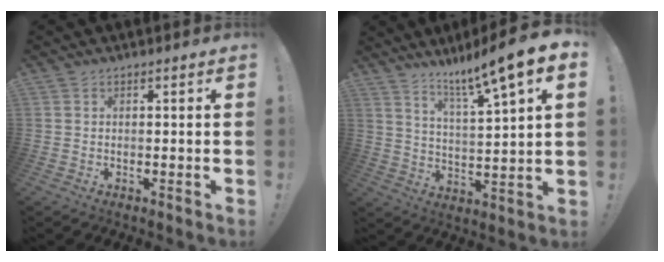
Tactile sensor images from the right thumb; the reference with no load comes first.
{"total": 11.1, "force": [7.9, 0.0, 7.9], "torque": [-0.133, -0.062, 0.117]}